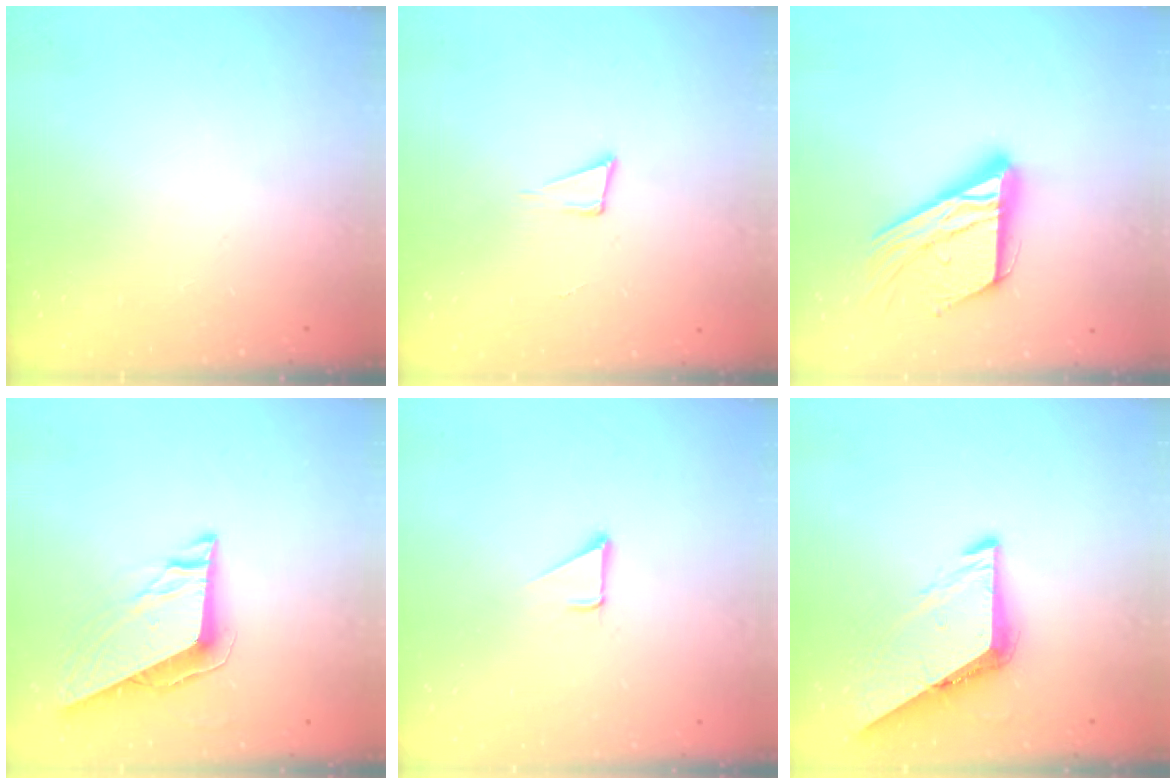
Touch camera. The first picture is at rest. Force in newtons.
{"total": 3.9, "press": 2.4, "slide": 3.1}
{"total": 17.5, "press": 17.4, "slide": 1.4}
{"total": 8.9, "press": 8.8, "slide": 1.2}
{"total": 1.9, "press": 1.9, "slide": 0.1}
{"total": 7.0, "press": 7.0, "slide": 0.5}